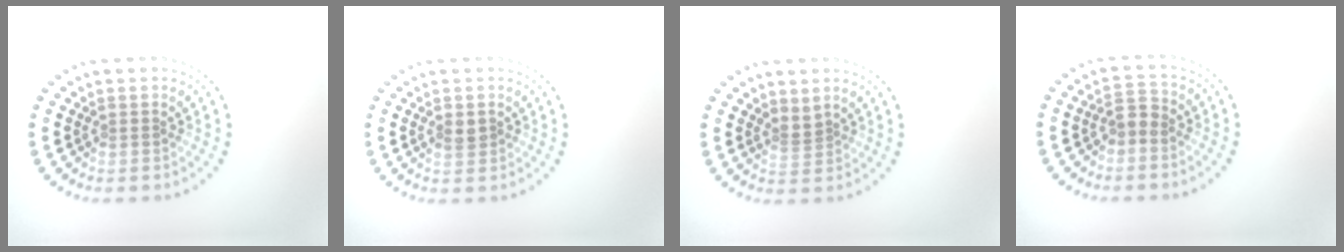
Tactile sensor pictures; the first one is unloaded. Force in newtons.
{"total": 1.3, "press": 1.3, "slide": 0.2}
{"total": 1.2, "press": 0.8, "slide": 0.9}
{"total": 1.7, "press": 1.6, "slide": 0.7}